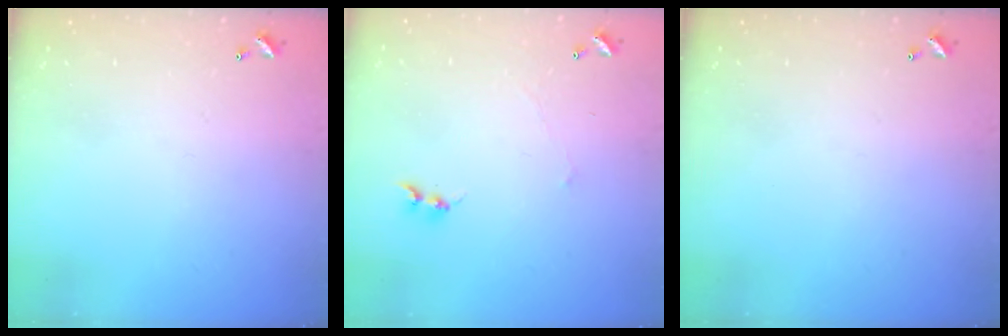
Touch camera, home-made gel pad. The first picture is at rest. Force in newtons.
{"total": 1.4, "press": 1.3, "slide": 0.4}
{"total": 0.0}